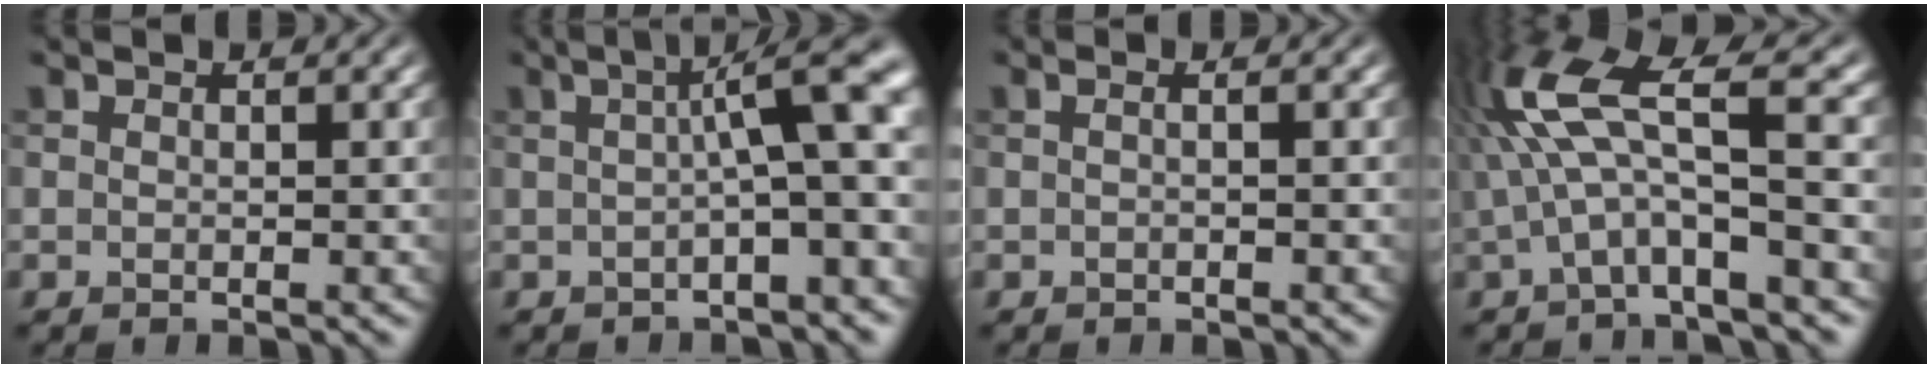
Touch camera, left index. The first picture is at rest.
{"total": 9.4, "force": [0.7, 2.2, 9.1], "torque": [-0.105, 0.026, 0.000]}
{"total": 1.0, "force": [0.0, 0.4, 0.9], "torque": [-0.013, -0.004, -0.008]}
{"total": 7.6, "force": [0.5, 1.8, 7.4], "torque": [-0.155, 0.016, 0.000]}